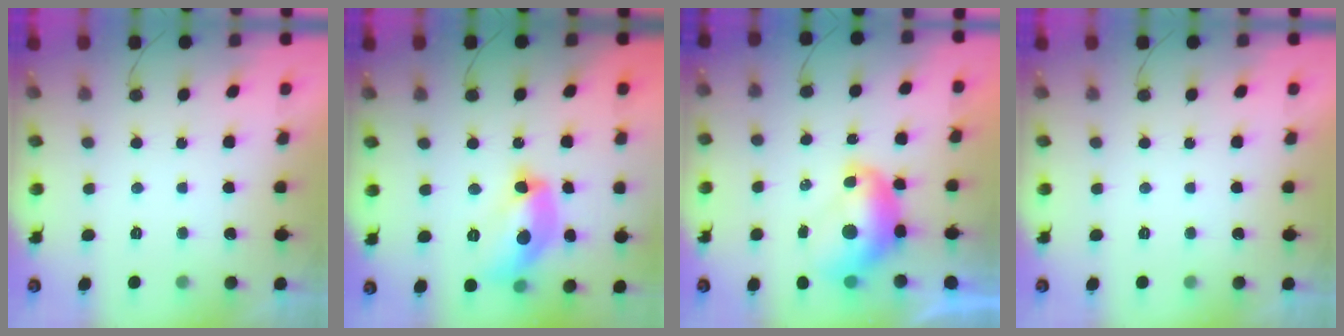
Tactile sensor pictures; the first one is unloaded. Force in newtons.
{"total": 15.4, "press": 15.4, "slide": 0.8}
{"total": 10.4, "press": 10.3, "slide": 1.0}
{"total": 0.0}